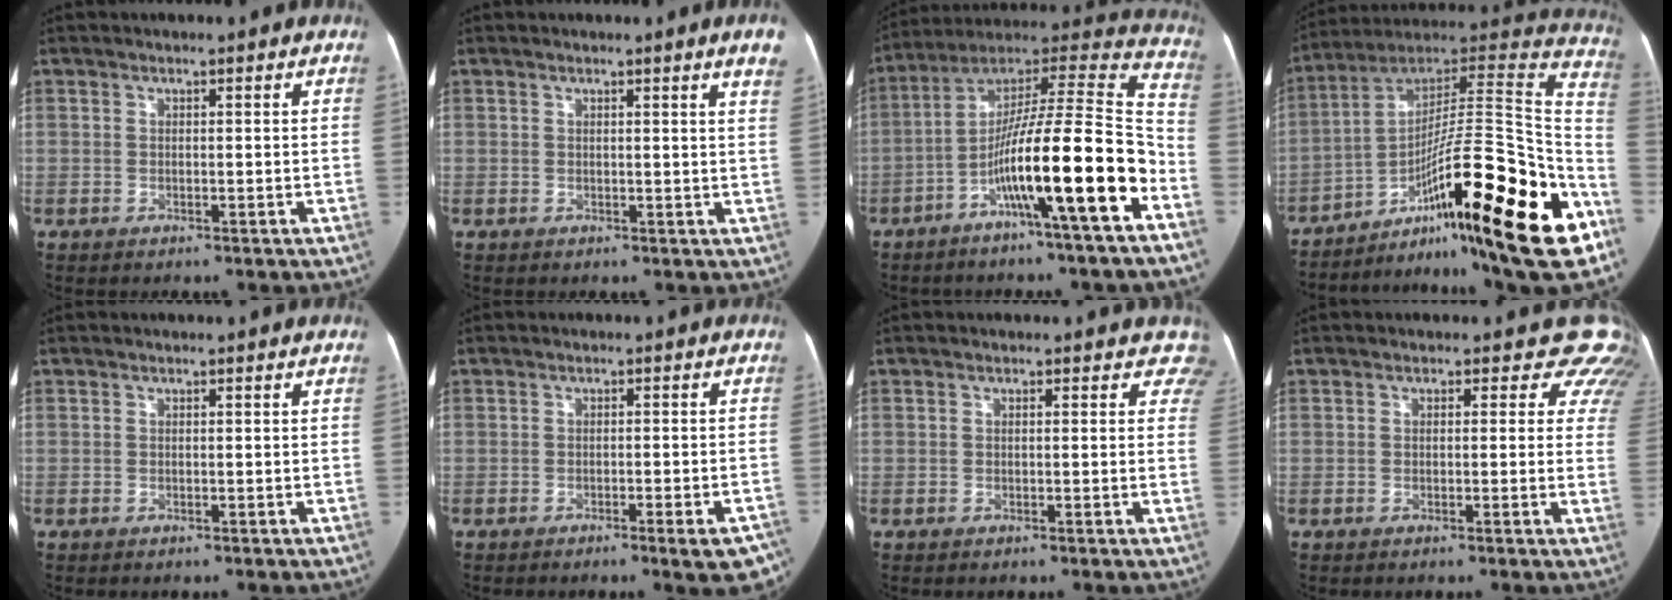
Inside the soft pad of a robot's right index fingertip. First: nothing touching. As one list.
[{"total": 4.1, "force": [3.0, -0.5, 2.7], "torque": [-0.031, -0.012, 0.018]}, {"total": 20.6, "force": [-8.4, 0.3, 18.8], "torque": [-0.286, 0.009, -0.142]}, {"total": 30.9, "force": [-14.3, 3.1, 27.2], "torque": [-0.324, 0.024, -0.225]}, {"total": 0.0}, {"total": 5.9, "force": [-4.1, 0.7, 4.1], "torque": [-0.028, 0.001, -0.054]}, {"total": 2.9, "force": [2.2, 1.8, 0.3], "torque": [0.028, -0.006, -0.003]}, {"total": 6.4, "force": [5.2, 3.6, 1.0], "torque": [0.027, -0.004, 0.019]}]